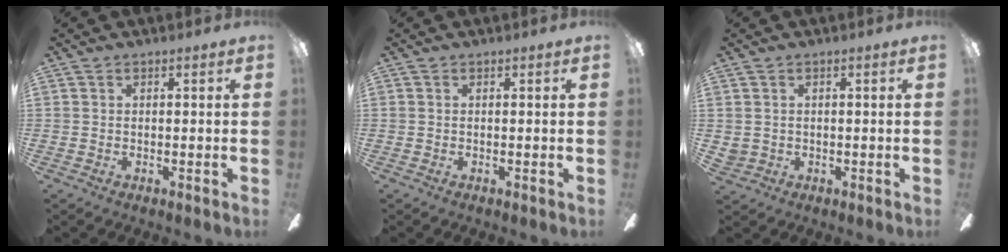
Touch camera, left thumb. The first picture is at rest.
{"total": 0.0}
{"total": 1.6, "force": [0.4, 1.5, 0.3], "torque": [-0.008, 0.004, 0.005]}